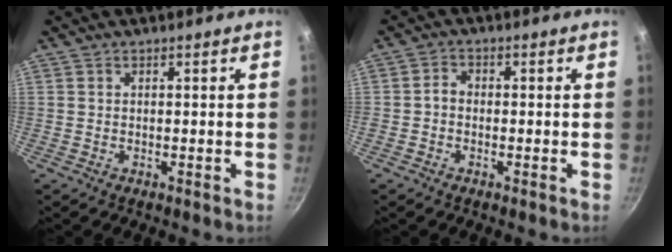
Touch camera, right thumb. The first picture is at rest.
{"total": 2.2, "force": [-0.7, 1.7, 1.2], "torque": [-0.018, 0.015, -0.018]}